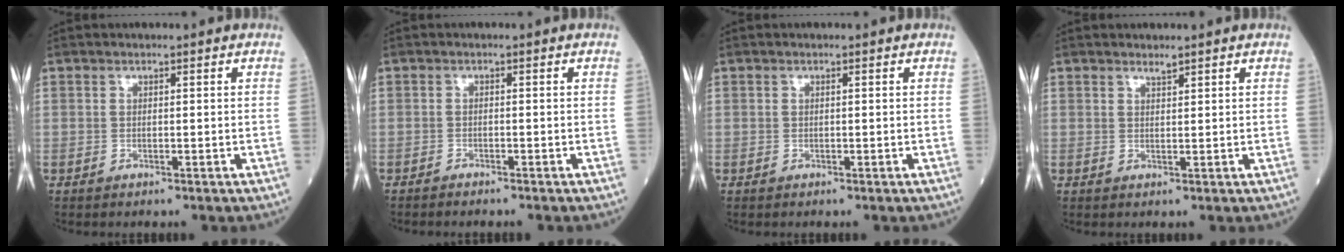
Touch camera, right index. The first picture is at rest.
{"total": 1.4, "force": [-1.3, 0.1, 0.5], "torque": [-0.009, 0.000, -0.018]}
{"total": 0.0}
{"total": 1.0, "force": [0.9, -0.1, 0.3], "torque": [-0.008, -0.006, 0.018]}